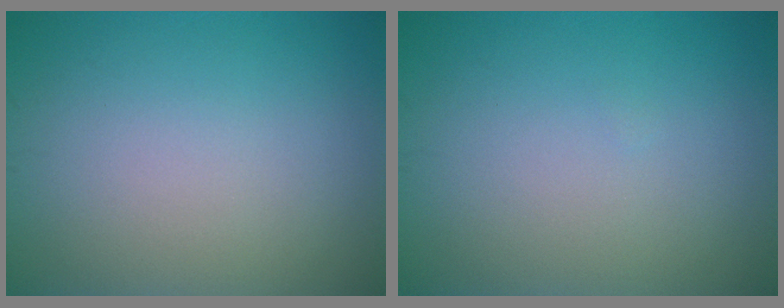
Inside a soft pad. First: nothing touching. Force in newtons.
{"total": 0.0}